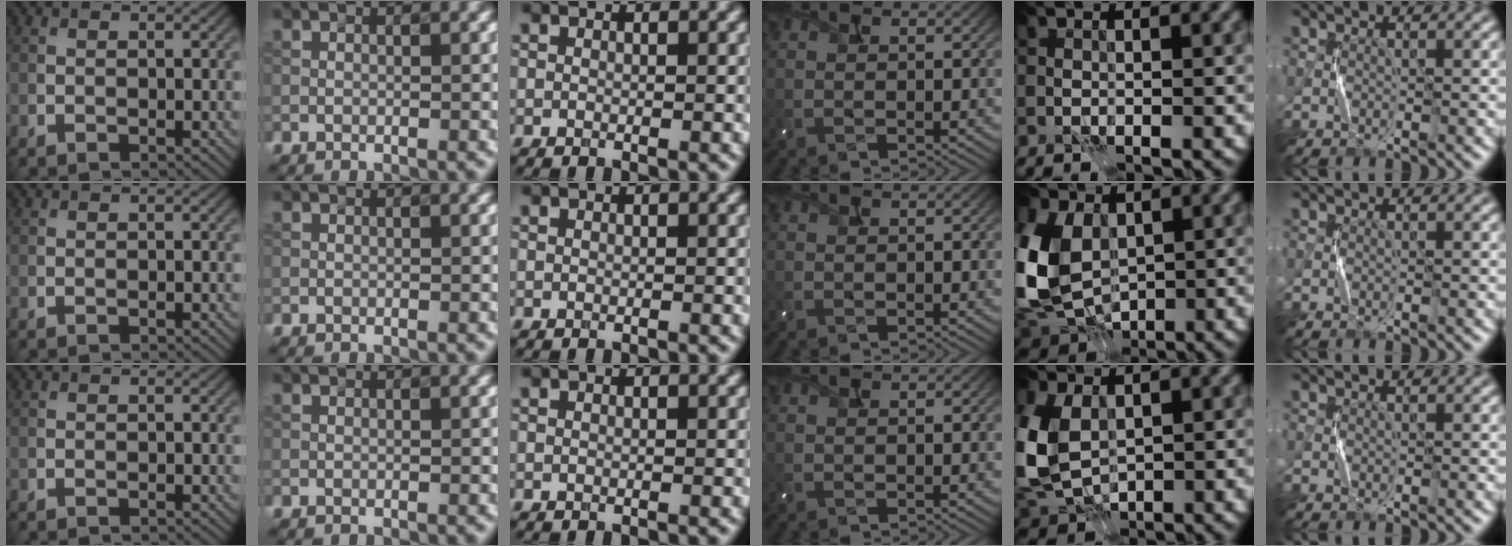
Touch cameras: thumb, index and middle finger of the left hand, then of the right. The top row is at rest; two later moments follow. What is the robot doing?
{"motion": "press", "object": "camera"}